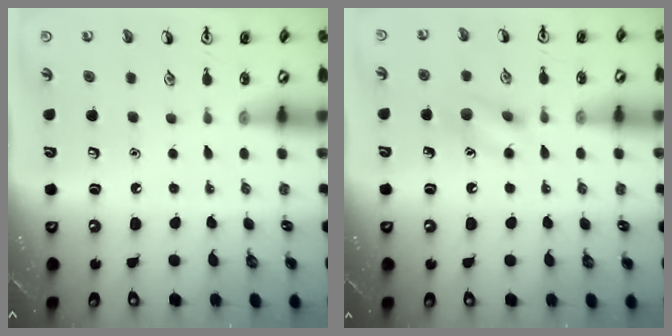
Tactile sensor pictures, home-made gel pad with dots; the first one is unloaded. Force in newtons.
{"total": 8.3, "press": 8.2, "slide": 1.5}